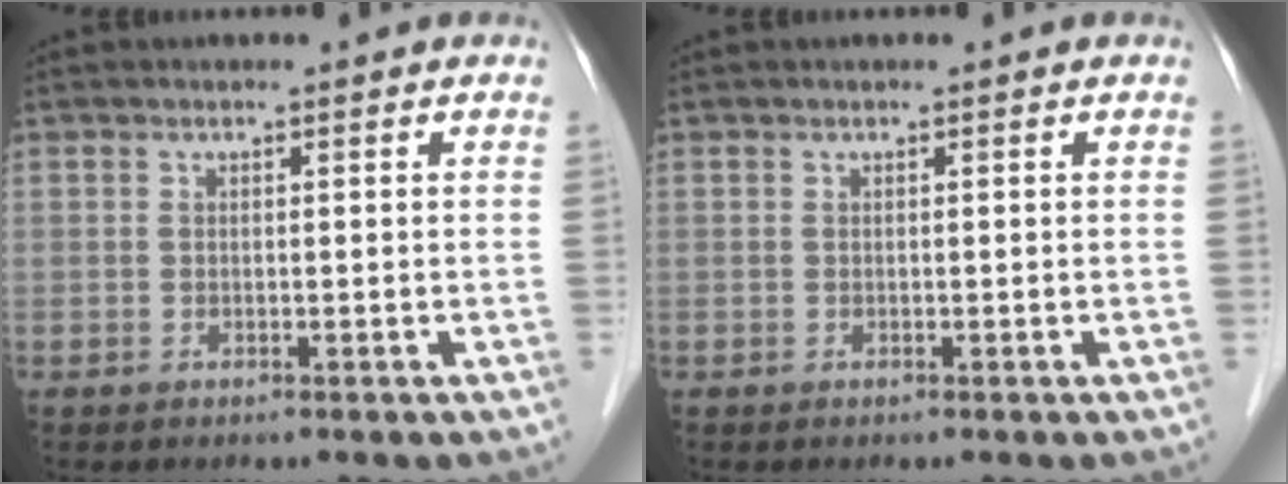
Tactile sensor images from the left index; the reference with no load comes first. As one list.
[{"total": 0.0}]